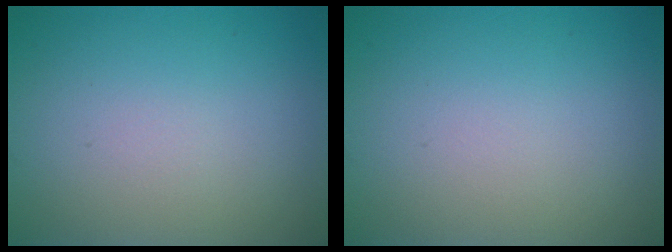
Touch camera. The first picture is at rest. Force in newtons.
{"total": 0.0}